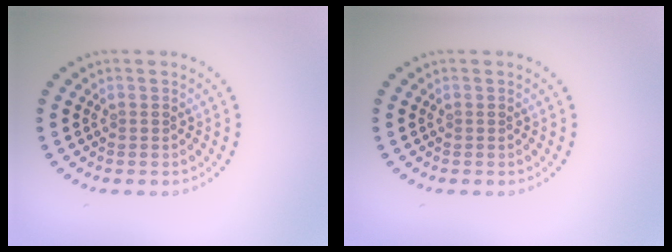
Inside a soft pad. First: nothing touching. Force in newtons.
{"total": 0.0}